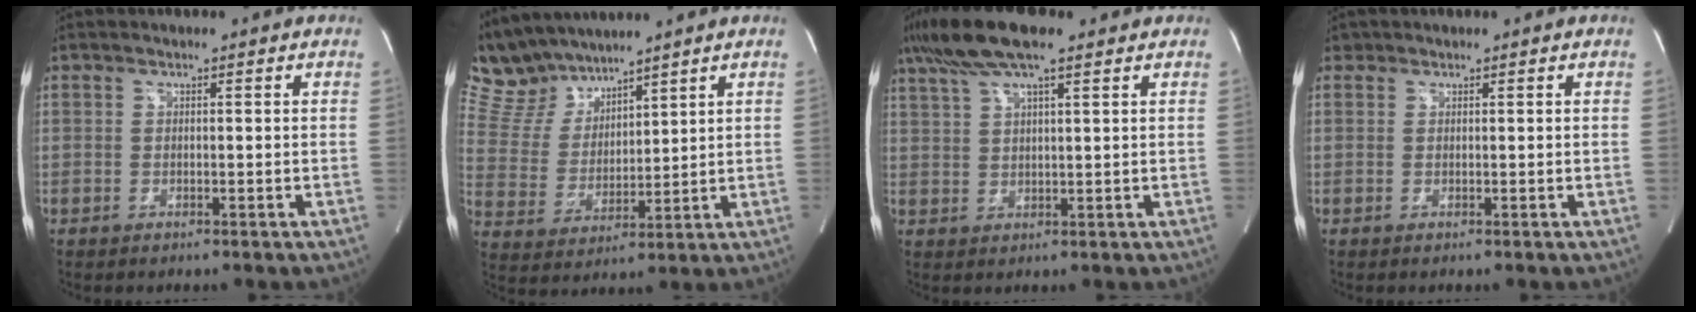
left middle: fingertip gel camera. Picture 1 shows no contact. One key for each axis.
{"total": 9.9, "fx": 9.0, "fy": 3.4, "fz": 2.1, "tx": -0.065, "ty": 0.021, "tz": 0.191}
{"total": 10.0, "fx": 7.0, "fy": 1.8, "fz": 6.9, "tx": -0.138, "ty": 0.030, "tz": 0.125}
{"total": 0.6, "fx": 0.5, "fy": 0.4, "fz": 0.0, "tx": 0.001, "ty": 0.003, "tz": 0.008}